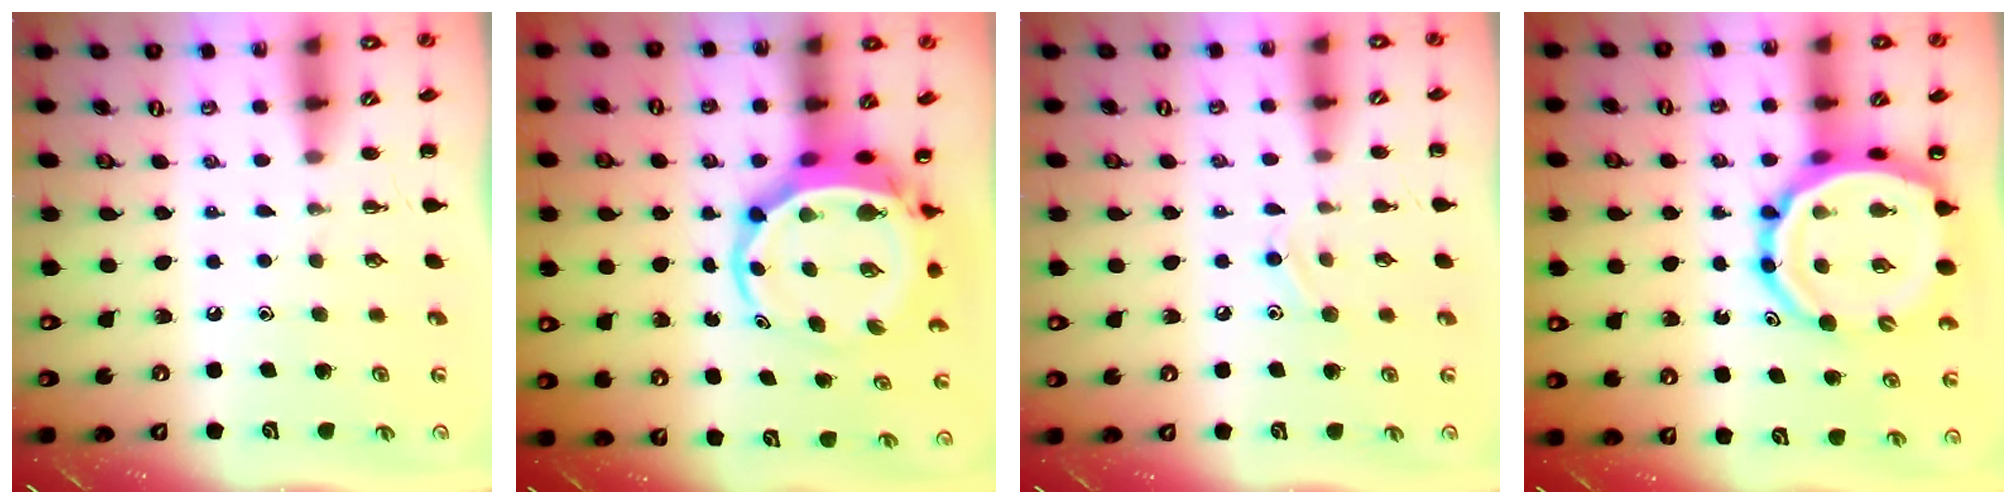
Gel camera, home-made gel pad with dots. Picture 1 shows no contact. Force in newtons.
{"total": 6.9, "press": 6.6, "slide": 2.0}
{"total": 8.0, "press": 7.7, "slide": 1.8}
{"total": 16.8, "press": 16.2, "slide": 4.3}